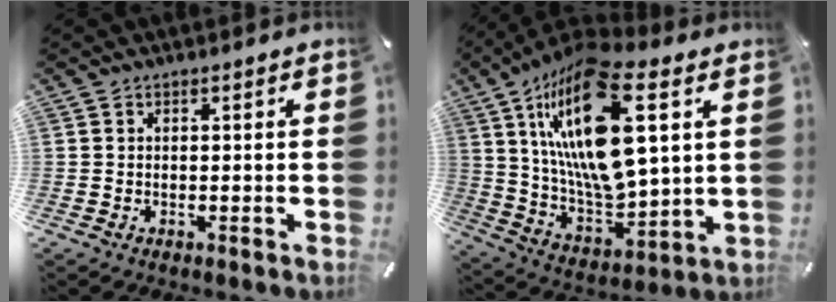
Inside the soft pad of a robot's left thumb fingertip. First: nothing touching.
{"total": 25.0, "force": [9.9, 10.9, 20.1], "torque": [-0.411, -0.049, 0.165]}